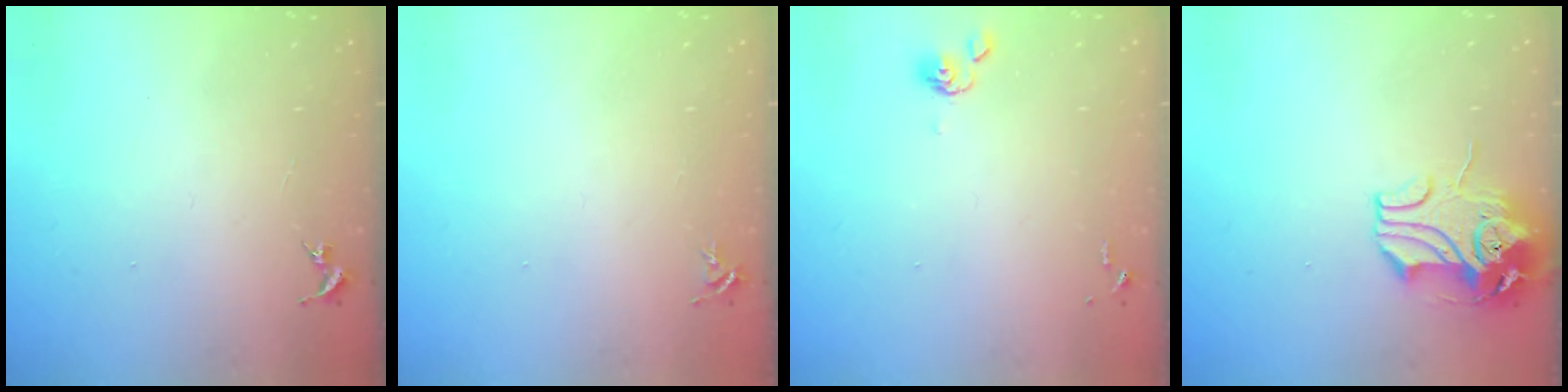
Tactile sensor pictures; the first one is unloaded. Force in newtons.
{"total": 4.4, "press": 4.4, "slide": 0.6}
{"total": 4.9, "press": 4.8, "slide": 0.9}
{"total": 10.6, "press": 10.5, "slide": 1.9}